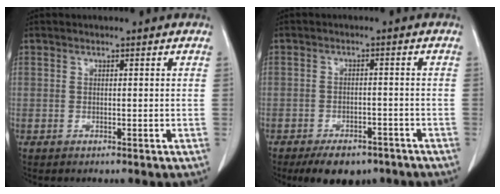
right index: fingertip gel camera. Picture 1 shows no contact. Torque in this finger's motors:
{"motor_torque": [-0.35, -0.18, 0.01, -0.01]}